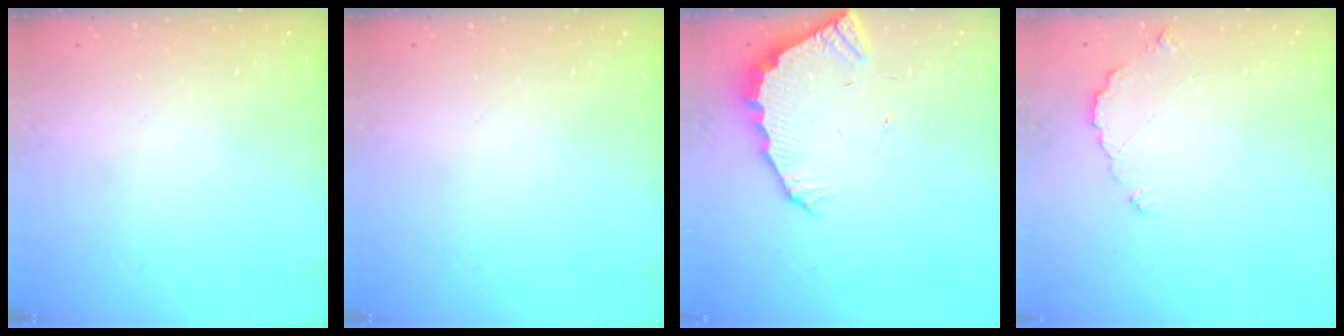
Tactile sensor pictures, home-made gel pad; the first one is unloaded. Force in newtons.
{"total": 0.0}
{"total": 3.9, "press": 3.9, "slide": 0.2}
{"total": 4.1, "press": 4.1, "slide": 0.4}